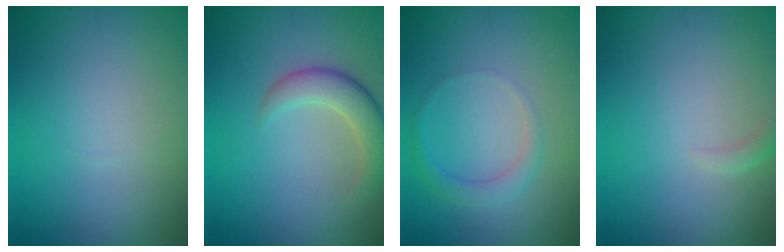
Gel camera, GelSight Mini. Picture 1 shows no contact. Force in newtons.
{"total": 3.6, "press": 3.6, "slide": 0.3}
{"total": 1.8, "press": 1.8, "slide": 0.1}
{"total": 1.0, "press": 0.9, "slide": 0.2}